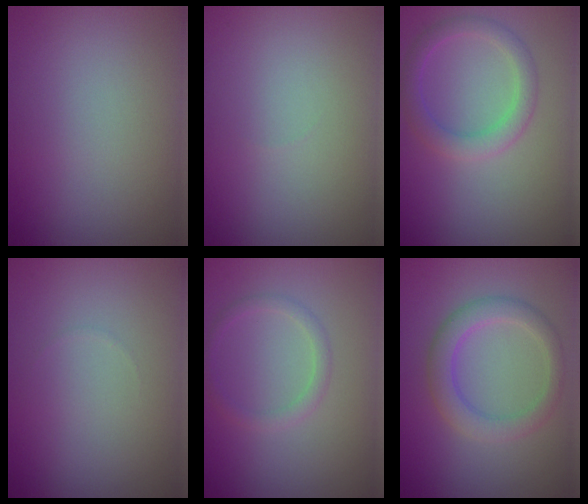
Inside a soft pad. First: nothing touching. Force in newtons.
{"total": 0.0}
{"total": 2.7, "press": 2.7, "slide": 0.1}
{"total": 0.0}
{"total": 1.5, "press": 1.5, "slide": 0.1}
{"total": 3.4, "press": 3.4, "slide": 0.3}